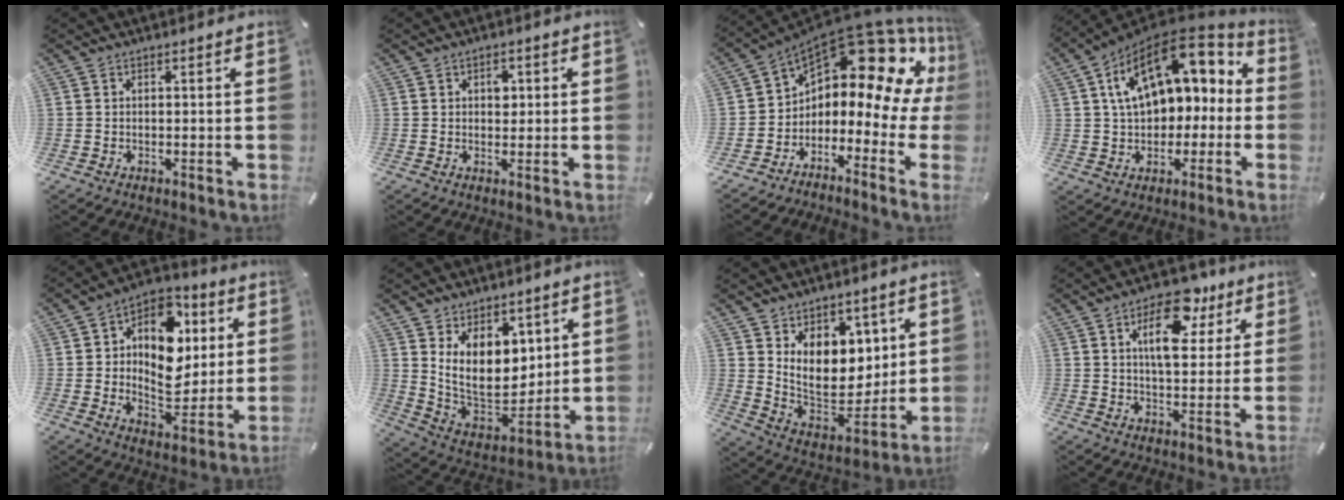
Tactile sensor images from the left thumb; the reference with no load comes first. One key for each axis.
{"total": 3.1, "fx": 0.7, "fy": 2.3, "fz": 1.9, "tx": -0.001, "ty": -0.007, "tz": 0.000}
{"total": 15.3, "fx": 8.7, "fy": 7.1, "fz": 10.4, "tx": -0.158, "ty": -0.078, "tz": 0.139}
{"total": 17.3, "fx": 6.7, "fy": 11.0, "fz": 11.6, "tx": -0.200, "ty": -0.029, "tz": 0.117}
{"total": 13.9, "fx": 2.2, "fy": 10.8, "fz": 8.5, "tx": -0.124, "ty": -0.017, "tz": 0.042}
{"total": 14.1, "fx": 5.2, "fy": 10.4, "fz": 8.0, "tx": -0.149, "ty": -0.055, "tz": 0.105}
{"total": 13.3, "fx": 4.9, "fy": 10.3, "fz": 6.7, "tx": -0.107, "ty": -0.060, "tz": 0.100}
{"total": 14.8, "fx": 6.7, "fy": 7.9, "fz": 10.4, "tx": -0.146, "ty": -0.017, "tz": 0.111}